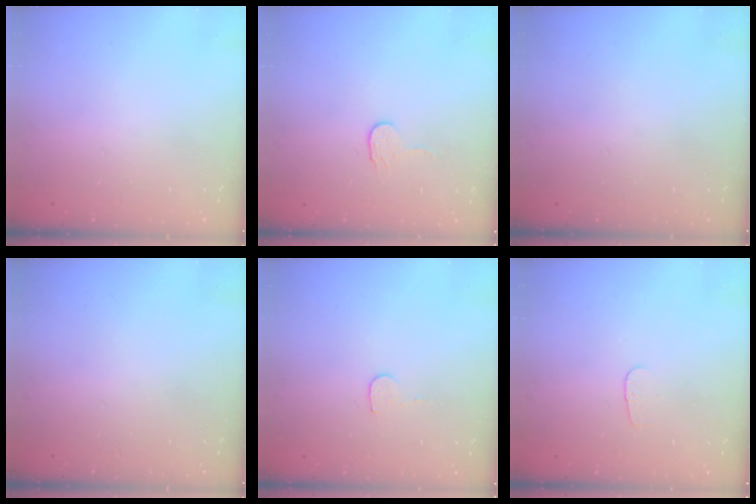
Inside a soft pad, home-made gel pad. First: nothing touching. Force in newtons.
{"total": 3.2, "press": 3.2, "slide": 0.3}
{"total": 0.0}
{"total": 0.0}
{"total": 4.5, "press": 4.5, "slide": 0.4}
{"total": 2.9, "press": 2.8, "slide": 0.3}